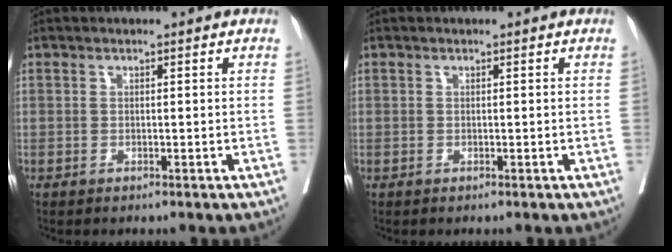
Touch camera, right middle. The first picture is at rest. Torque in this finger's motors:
{"motor_torque": [-0.06, -0.06, 0.00, 0.00]}